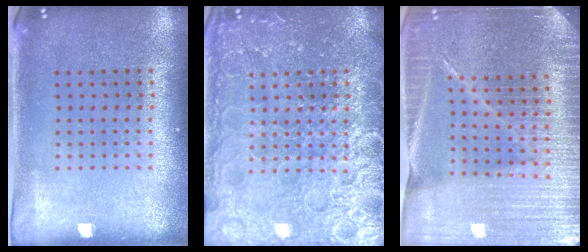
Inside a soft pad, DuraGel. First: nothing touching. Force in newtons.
{"total": 7.0, "press": 6.9, "slide": 0.8}
{"total": 4.9, "press": 4.4, "slide": 2.0}